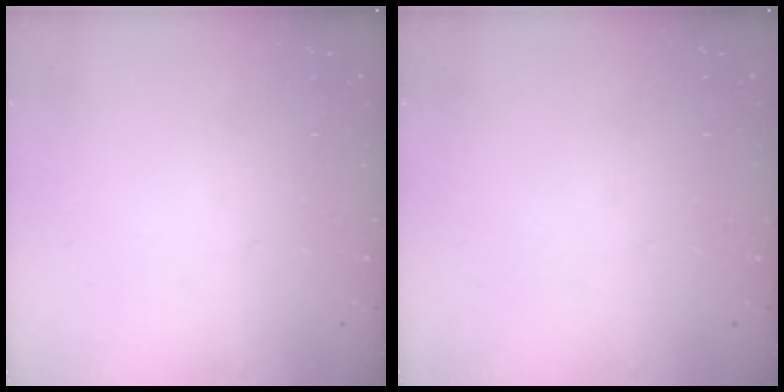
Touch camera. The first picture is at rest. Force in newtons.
{"total": 0.0}